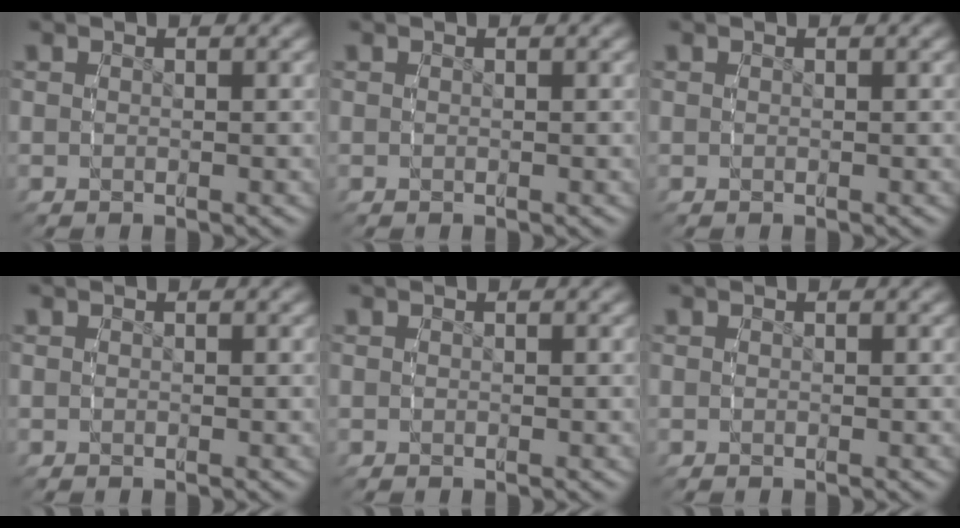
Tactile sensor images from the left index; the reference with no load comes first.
{"total": 0.0}
{"total": 0.0}
{"total": 0.0}
{"total": 0.0}
{"total": 0.0}